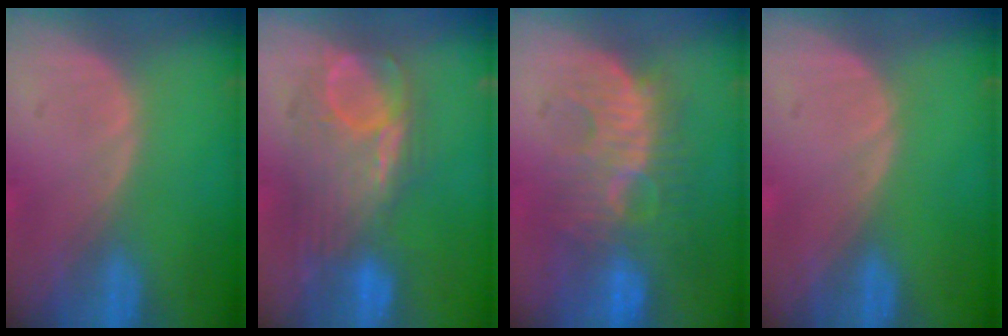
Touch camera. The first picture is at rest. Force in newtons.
{"total": 8.7, "press": 8.7, "slide": 0.8}
{"total": 9.7, "press": 9.4, "slide": 2.5}
{"total": 0.0}